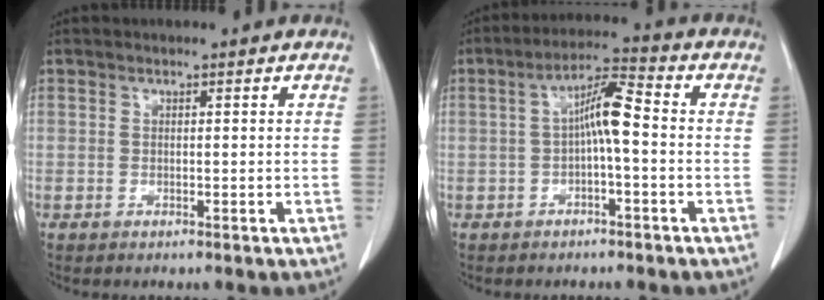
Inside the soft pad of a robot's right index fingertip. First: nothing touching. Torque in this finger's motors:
{"motor_torque": [1.06, 0.01, 0.26, 0.09]}